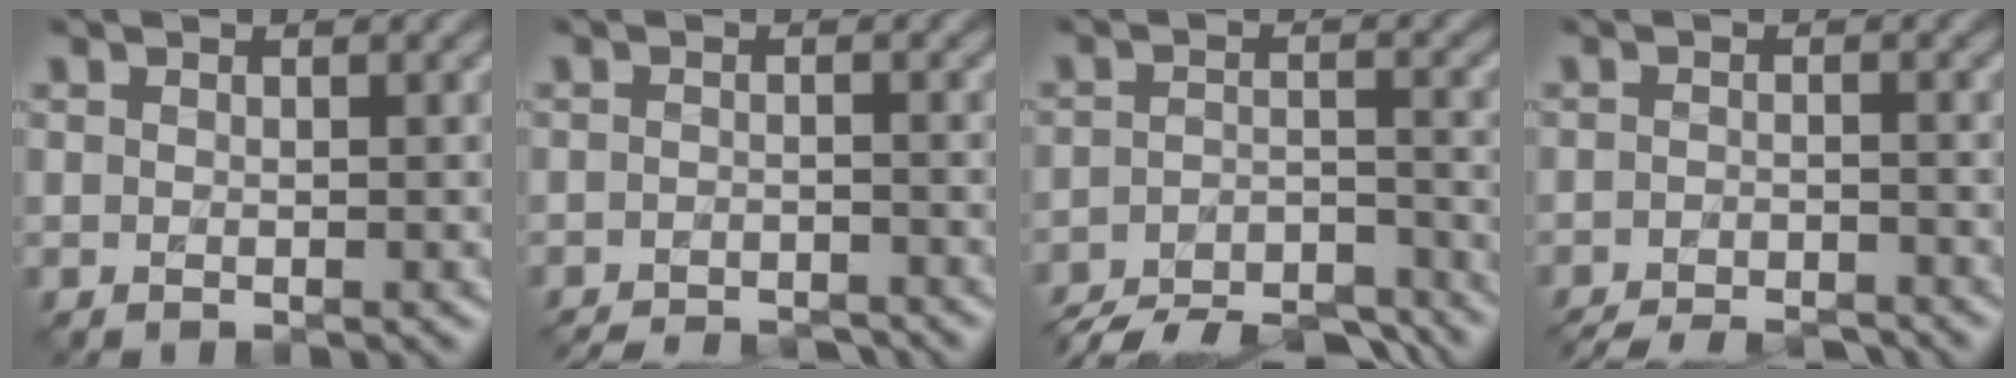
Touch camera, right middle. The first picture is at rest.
{"total": 5.0, "force": [-4.7, 0.8, 1.6], "torque": [-0.017, -0.004, -0.068]}
{"total": 10.2, "force": [-9.2, 2.7, 3.5], "torque": [-0.051, -0.023, -0.137]}
{"total": 6.1, "force": [-5.6, 1.0, 2.3], "torque": [-0.031, -0.014, -0.084]}